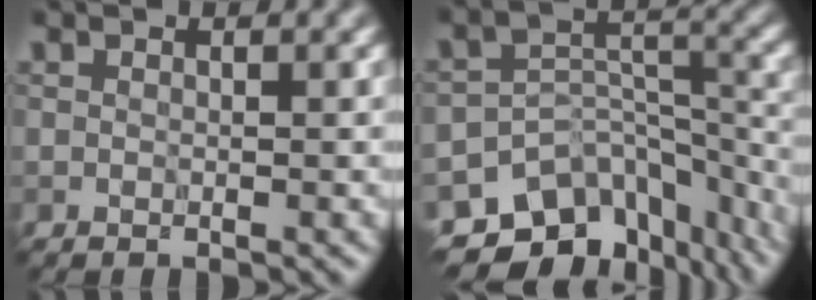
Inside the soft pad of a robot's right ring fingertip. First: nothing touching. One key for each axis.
{"total": 11.0, "fx": -8.3, "fy": 6.4, "fz": 3.3, "tx": -0.044, "ty": 0.001, "tz": -0.111}